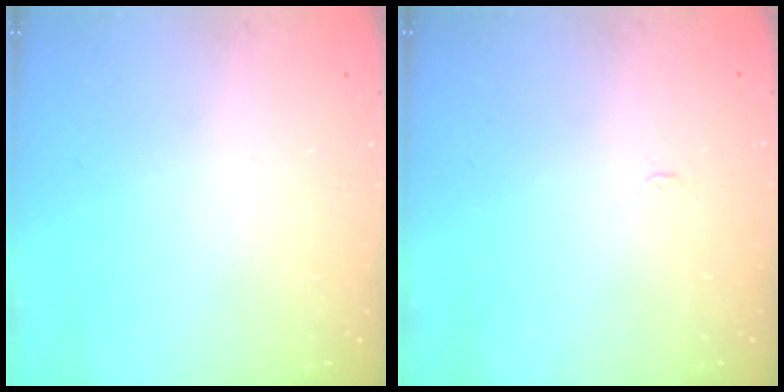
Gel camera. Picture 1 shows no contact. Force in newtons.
{"total": 2.4, "press": 2.4, "slide": 0.3}